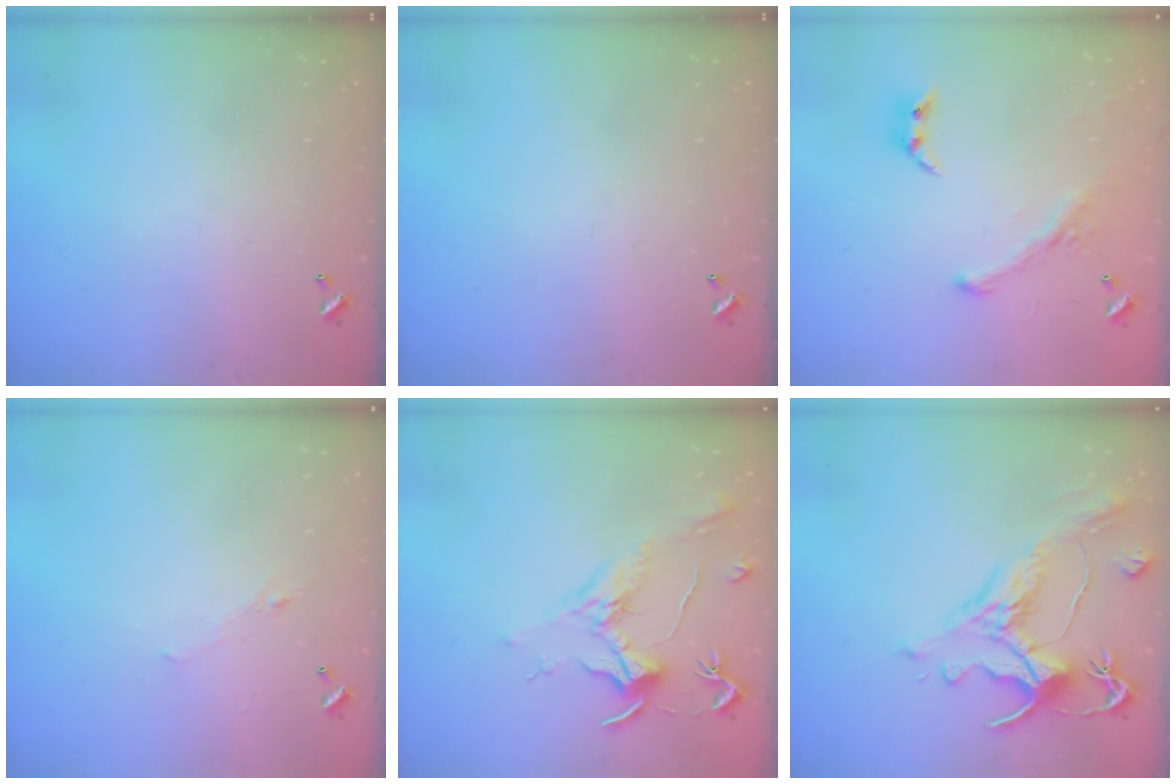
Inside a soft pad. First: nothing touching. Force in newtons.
{"total": 0.0}
{"total": 1.6, "press": 1.1, "slide": 1.2}
{"total": 0.7, "press": 0.2, "slide": 0.6}
{"total": 2.0, "press": 1.8, "slide": 0.8}
{"total": 1.5, "press": 0.2, "slide": 1.5}